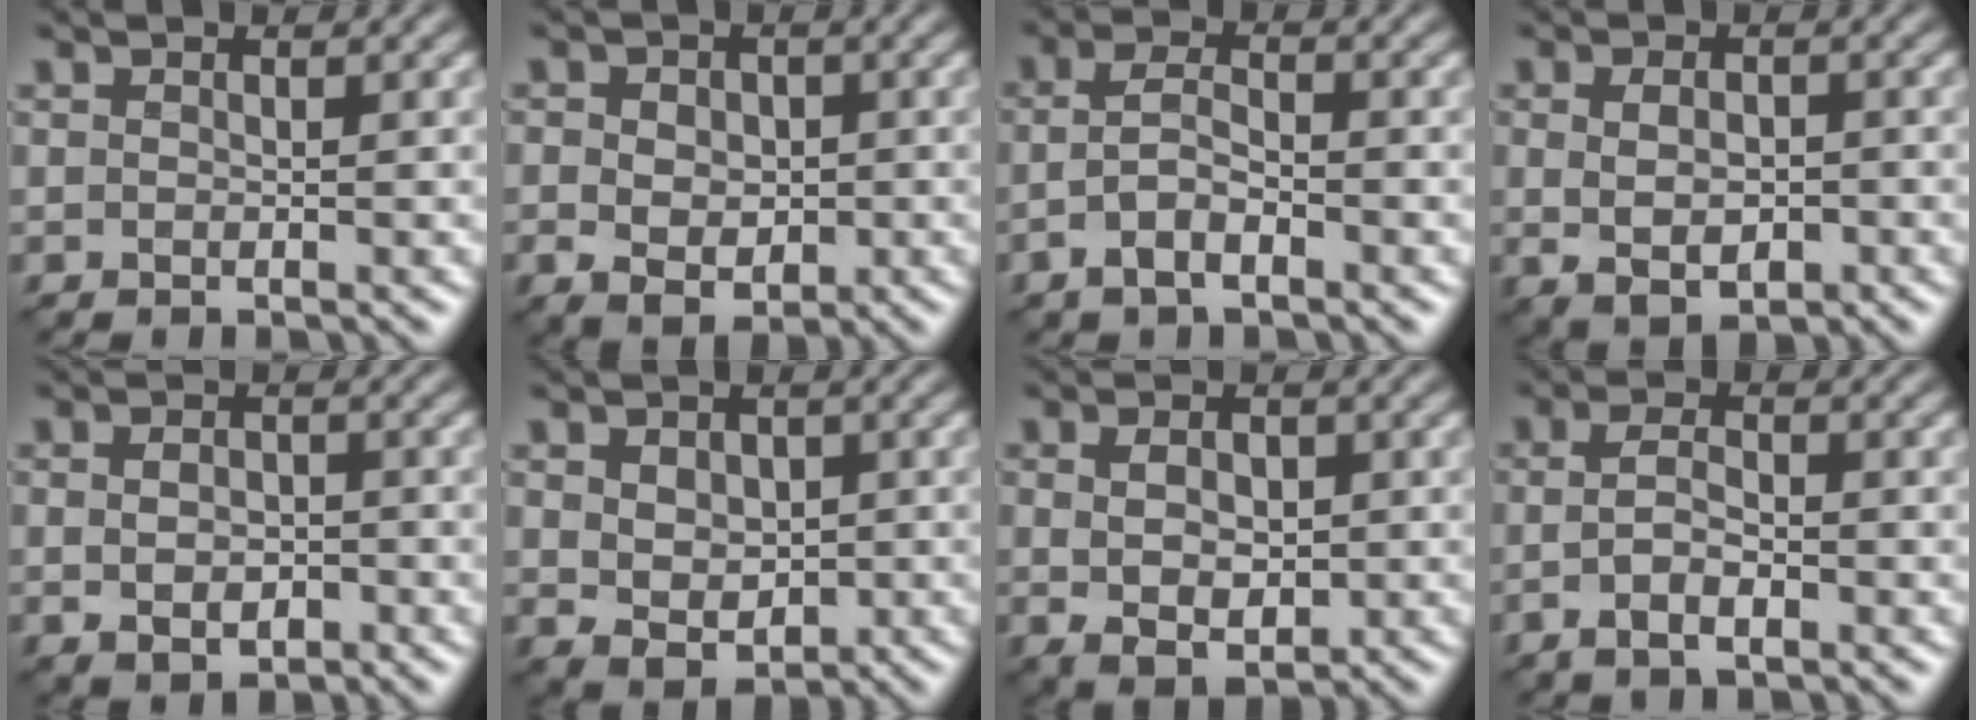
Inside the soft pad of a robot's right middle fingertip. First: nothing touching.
{"total": 3.8, "force": [-0.6, 3.0, 2.3], "torque": [-0.026, -0.001, -0.009]}
{"total": 3.0, "force": [-1.6, 1.1, 2.3], "torque": [-0.049, 0.008, -0.035]}
{"total": 3.1, "force": [-0.4, 1.9, 2.4], "torque": [-0.042, -0.003, -0.001]}
{"total": 2.7, "force": [-0.7, 1.9, 1.8], "torque": [-0.023, -0.002, -0.011]}
{"total": 3.9, "force": [-0.1, 3.0, 2.4], "torque": [-0.041, -0.005, 0.007]}
{"total": 3.6, "force": [-0.2, 2.4, 2.7], "torque": [-0.042, -0.002, 0.006]}
{"total": 2.7, "force": [-1.0, 1.0, 2.3], "torque": [-0.049, 0.003, -0.022]}